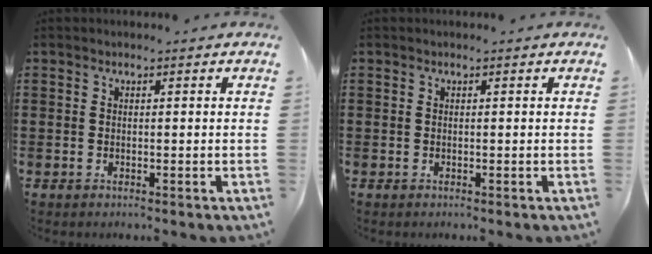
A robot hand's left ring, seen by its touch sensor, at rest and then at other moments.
{"total": 0.0}